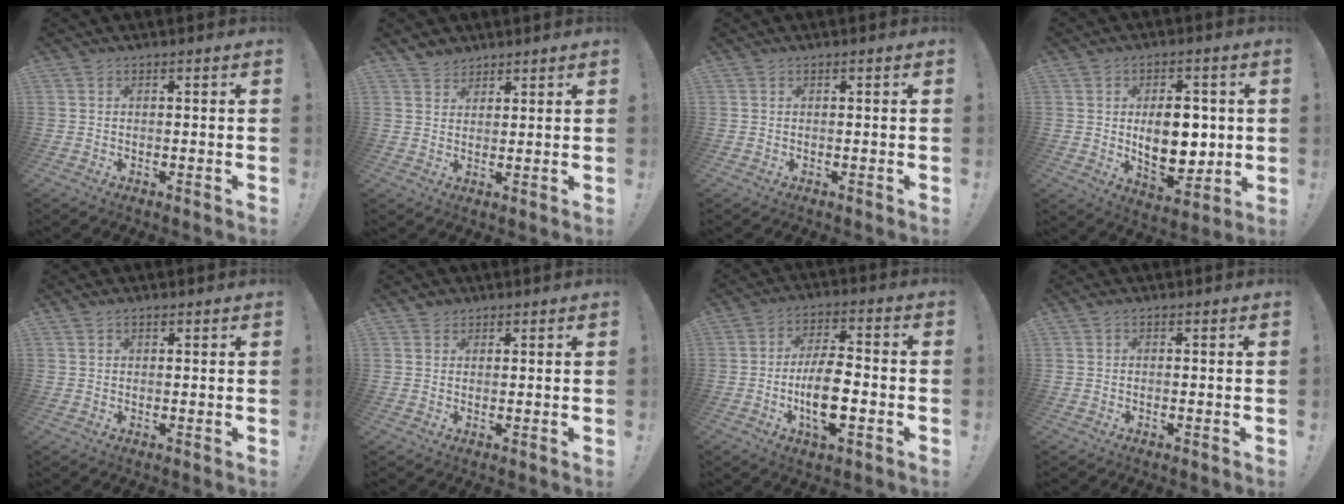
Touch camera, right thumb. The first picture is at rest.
{"total": 3.6, "force": [3.1, 1.9, 0.1], "torque": [-0.005, -0.019, 0.059]}
{"total": 0.0}
{"total": 13.6, "force": [0.7, 8.4, 10.7], "torque": [-0.160, -0.004, 0.016]}
{"total": 0.9, "force": [0.7, 0.4, 0.3], "torque": [-0.004, -0.001, 0.014]}
{"total": 2.1, "force": [1.6, 1.4, 0.1], "torque": [0.003, -0.007, 0.029]}
{"total": 12.3, "force": [-3.2, 4.9, 10.9], "torque": [-0.214, 0.005, -0.060]}
{"total": 0.5, "force": [-0.1, 0.2, 0.5], "torque": [-0.009, 0.001, -0.003]}